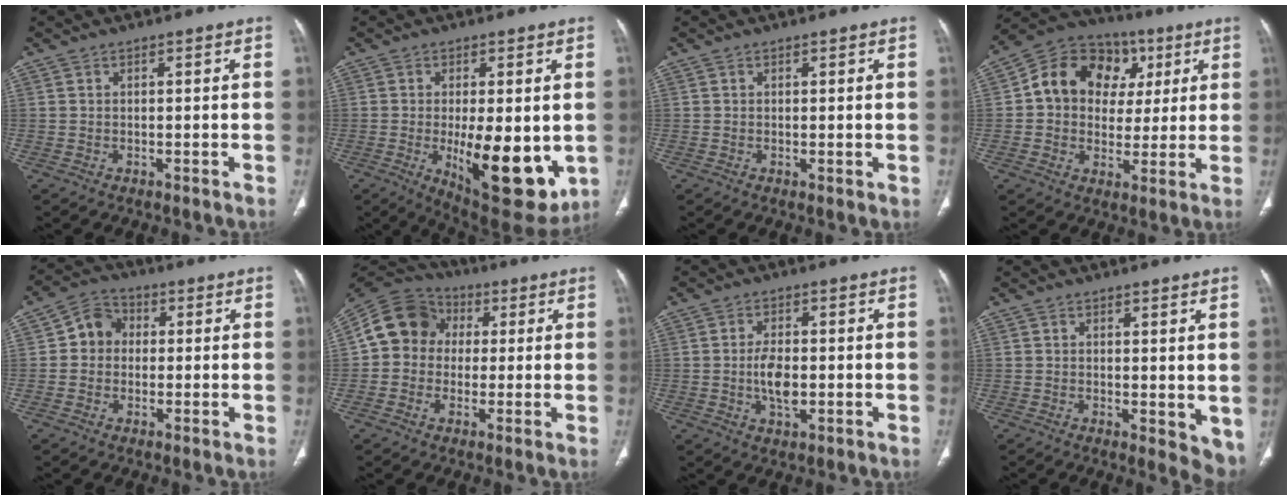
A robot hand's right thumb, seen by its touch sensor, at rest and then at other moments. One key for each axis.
{"total": 17.4, "fx": -2.7, "fy": 6.9, "fz": 15.7, "tx": -0.214, "ty": -0.034, "tz": -0.018}
{"total": 0.7, "fx": 0.1, "fy": 0.2, "fz": 0.7, "tx": -0.016, "ty": -0.006, "tz": 0.002}
{"total": 16.3, "fx": 3.6, "fy": 13.4, "fz": 8.7, "tx": -0.097, "ty": 0.024, "tz": 0.053}
{"total": 6.4, "fx": 0.3, "fy": 5.6, "fz": 3.0, "tx": -0.027, "ty": 0.016, "tz": -0.007}
{"total": 11.9, "fx": 1.4, "fy": 10.4, "fz": 5.6, "tx": -0.085, "ty": 0.025, "tz": 0.009}
{"total": 5.4, "fx": -0.7, "fy": 2.8, "fz": 4.6, "tx": -0.080, "ty": -0.001, "tz": -0.014}
{"total": 5.8, "fx": 0.3, "fy": 2.7, "fz": 5.2, "tx": -0.053, "ty": -0.017, "tz": 0.007}